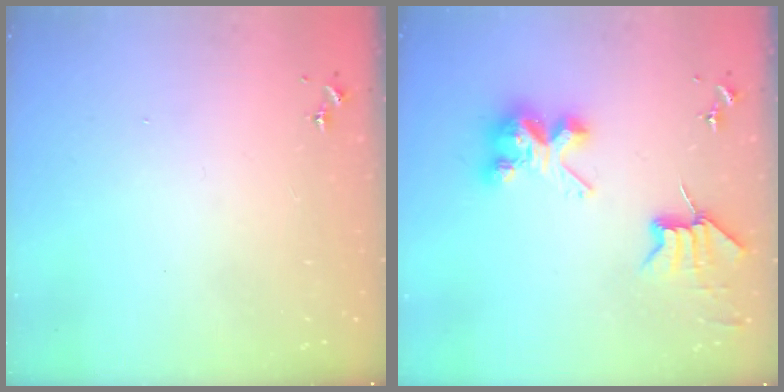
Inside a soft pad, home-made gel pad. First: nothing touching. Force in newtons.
{"total": 7.9, "press": 7.9, "slide": 0.4}